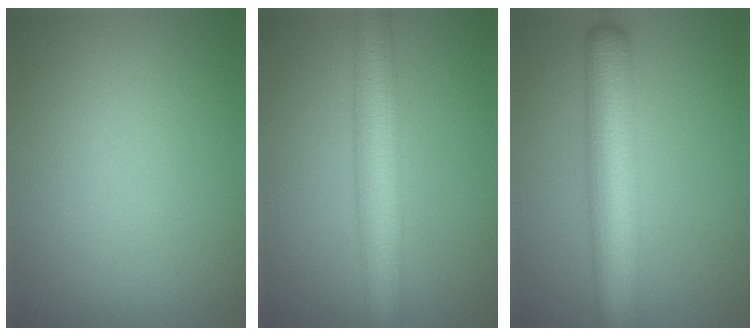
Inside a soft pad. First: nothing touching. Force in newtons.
{"total": 6.7, "press": 6.7, "slide": 0.1}
{"total": 8.0, "press": 8.0, "slide": 0.3}